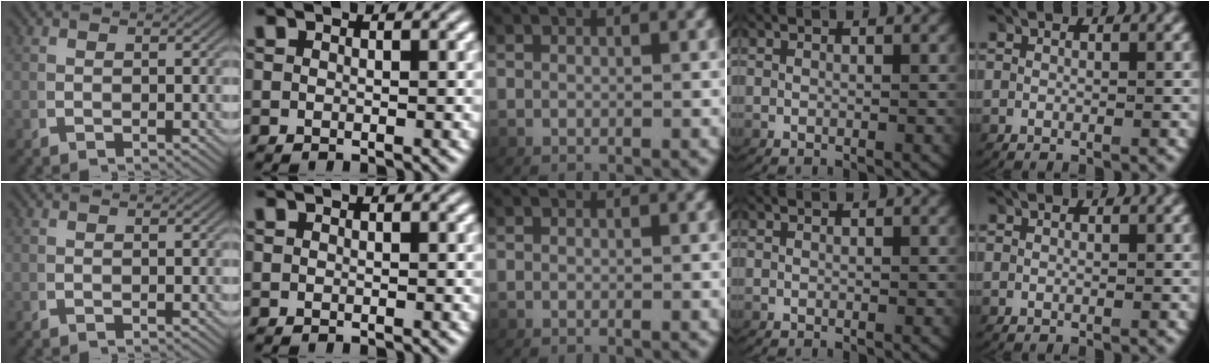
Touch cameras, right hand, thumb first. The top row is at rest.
{}